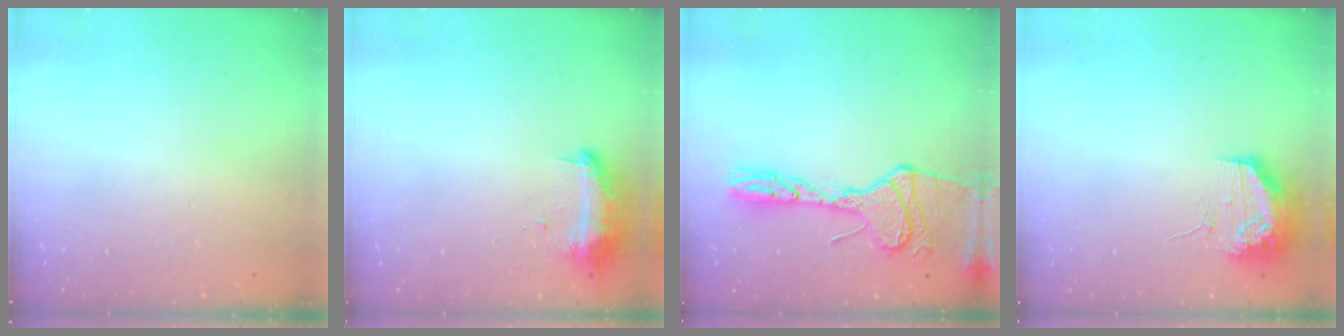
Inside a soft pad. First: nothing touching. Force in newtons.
{"total": 9.5, "press": 9.4, "slide": 0.8}
{"total": 17.4, "press": 17.2, "slide": 2.8}
{"total": 19.1, "press": 13.1, "slide": 13.9}